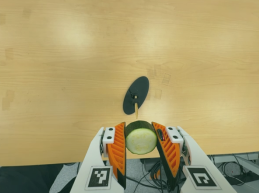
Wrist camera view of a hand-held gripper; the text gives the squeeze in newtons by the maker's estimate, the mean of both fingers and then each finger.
{"total": 10.9, "left": 9.6, "right": 12.2}